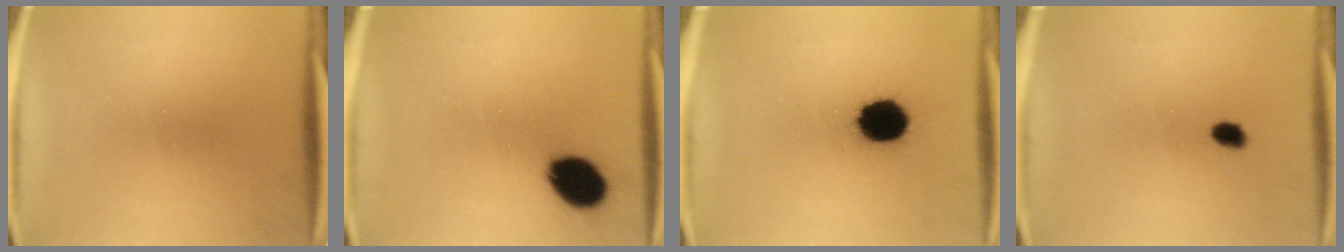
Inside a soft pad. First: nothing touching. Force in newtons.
{"total": 10.9}
{"total": 13.0}
{"total": 1.8}